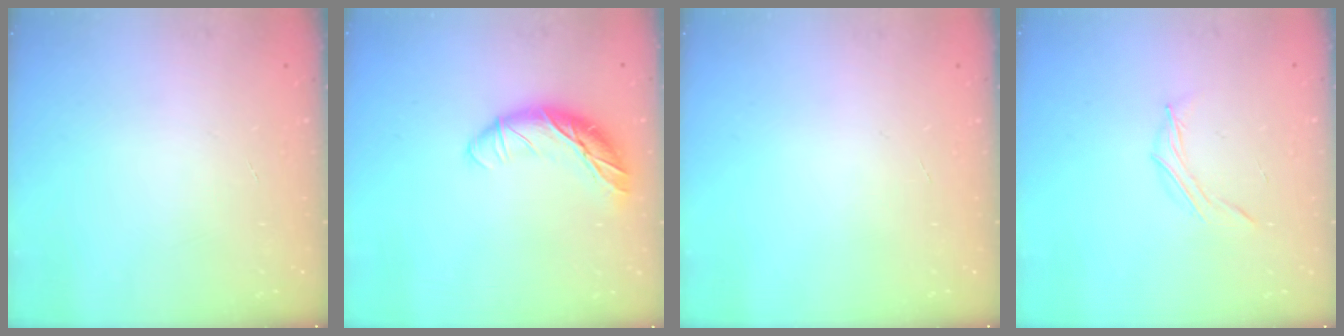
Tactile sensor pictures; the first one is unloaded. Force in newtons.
{"total": 12.1, "press": 12.0, "slide": 0.9}
{"total": 0.0}
{"total": 4.1, "press": 3.9, "slide": 1.2}